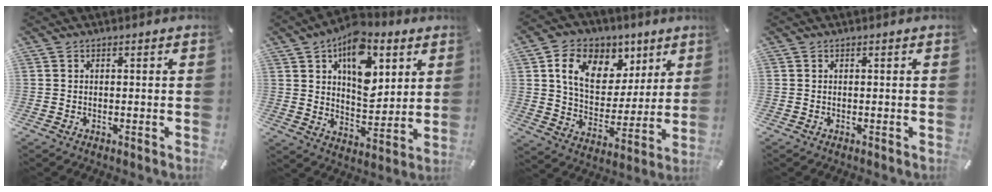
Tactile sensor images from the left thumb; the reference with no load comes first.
{"total": 15.6, "force": [7.3, 9.5, 10.0], "torque": [-0.136, -0.030, 0.129]}
{"total": 13.7, "force": [6.9, 10.2, 6.0], "torque": [-0.107, -0.033, 0.130]}
{"total": 0.0}